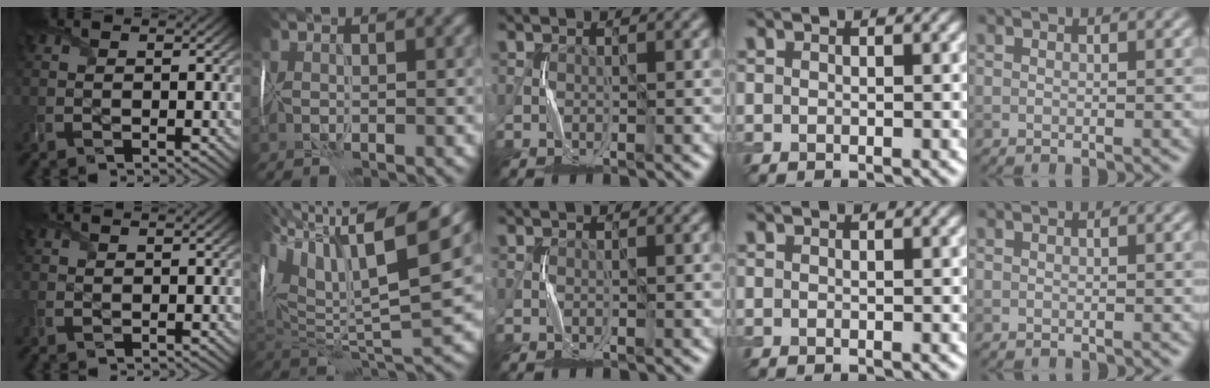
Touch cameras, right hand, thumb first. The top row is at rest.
{"thumb": {"total": 1.2, "force": [0.7, 0.6, 0.7], "torque": [-0.024, 0.003, 0.017]}, "index": {"total": 16.0, "force": [8.8, 5.3, 12.3], "torque": [-0.255, 0.035, 0.157]}}